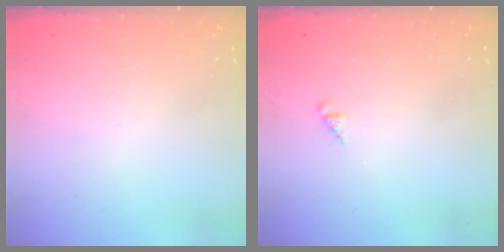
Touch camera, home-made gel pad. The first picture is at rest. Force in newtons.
{"total": 0.9, "press": 0.9, "slide": 0.2}